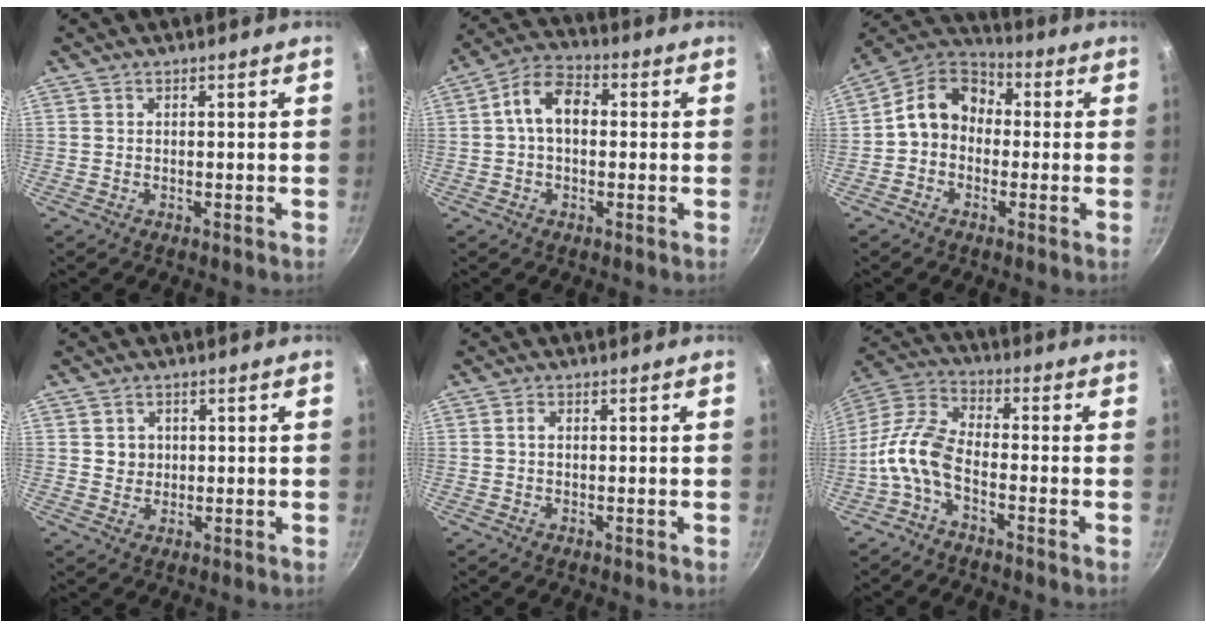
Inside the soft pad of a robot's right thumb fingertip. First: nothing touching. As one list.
[{"total": 9.0, "force": [0.8, 5.9, 6.7], "torque": [-0.098, 0.029, -0.001]}, {"total": 11.0, "force": [0.1, 8.8, 6.6], "torque": [-0.078, 0.037, -0.023]}, {"total": 2.9, "force": [0.6, 2.7, 0.9], "torque": [0.000, 0.002, 0.010]}, {"total": 1.2, "force": [0.1, 0.7, 0.9], "torque": [-0.017, 0.004, 0.002]}, {"total": 9.7, "force": [-3.8, 4.6, 7.6], "torque": [-0.164, 0.040, -0.094]}]